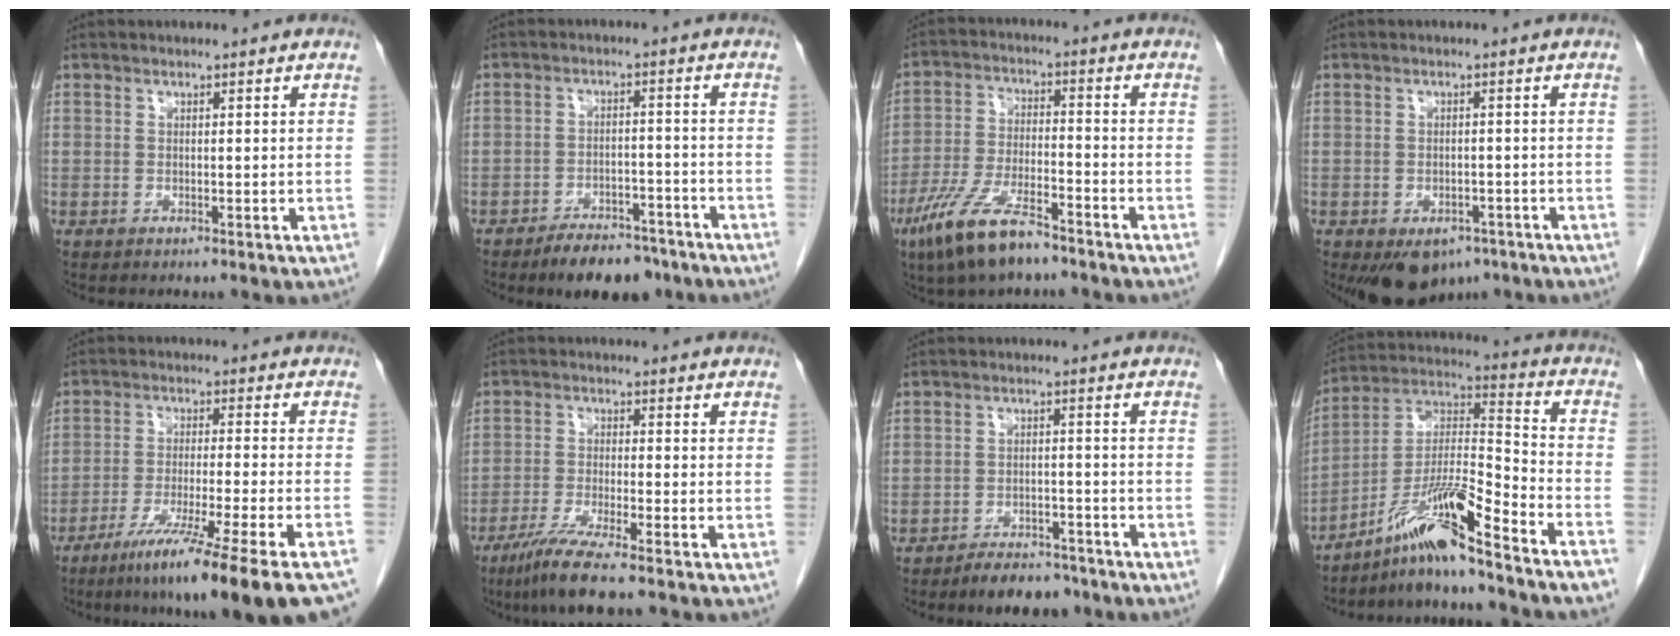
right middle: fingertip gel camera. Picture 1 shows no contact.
{"total": 8.3, "force": [-6.6, 3.5, 3.8], "torque": [-0.052, 0.003, -0.101]}
{"total": 11.1, "force": [-7.7, 2.6, 7.5], "torque": [-0.159, -0.020, -0.142]}
{"total": 7.6, "force": [-5.0, 4.6, 3.4], "torque": [-0.046, 0.000, -0.067]}
{"total": 18.7, "force": [-13.8, -1.1, 12.5], "torque": [-0.148, -0.053, -0.214]}
{"total": 7.3, "force": [-5.4, -0.5, 4.8], "torque": [-0.094, -0.025, -0.100]}
{"total": 6.0, "force": [-5.0, 2.5, 2.3], "torque": [-0.034, 0.001, -0.074]}
{"total": 13.5, "force": [-10.3, -0.7, 8.8], "torque": [-0.158, 0.012, -0.183]}